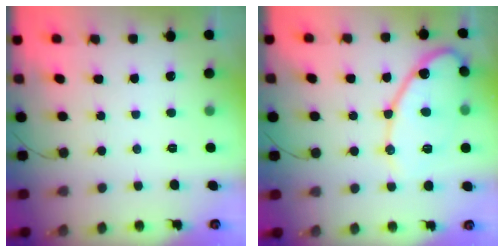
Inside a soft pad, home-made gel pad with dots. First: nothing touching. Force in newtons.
{"total": 13.8, "press": 13.8, "slide": 0.8}